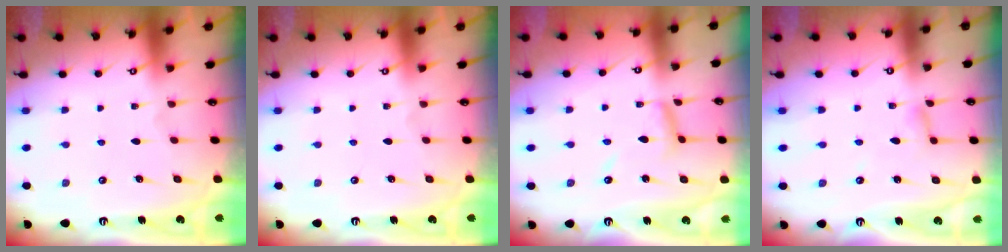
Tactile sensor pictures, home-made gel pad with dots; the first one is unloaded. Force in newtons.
{"total": 0.0}
{"total": 8.5, "press": 8.5, "slide": 0.3}
{"total": 2.6, "press": 2.6, "slide": 0.3}